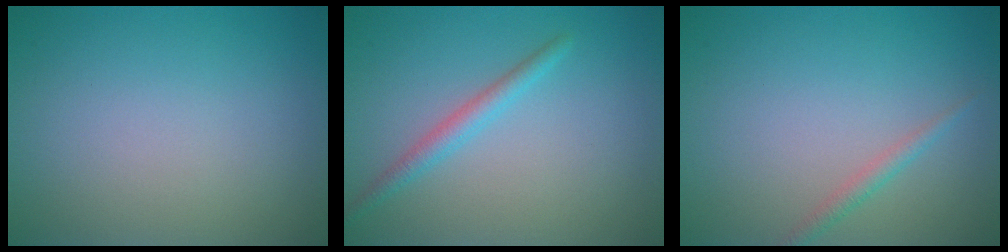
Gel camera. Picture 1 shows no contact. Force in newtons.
{"total": 1.8, "press": 1.8, "slide": 0.1}
{"total": 1.2, "press": 1.2, "slide": 0.1}